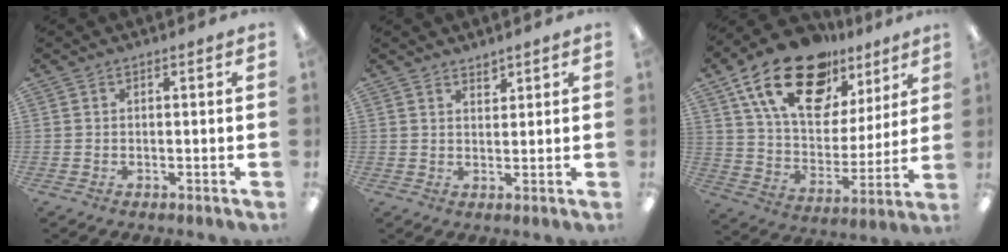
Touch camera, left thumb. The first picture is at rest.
{"total": 2.4, "force": [2.2, 0.9, 0.2], "torque": [0.010, -0.017, 0.039]}
{"total": 23.1, "force": [14.5, 12.4, 13.0], "torque": [-0.220, -0.070, 0.258]}